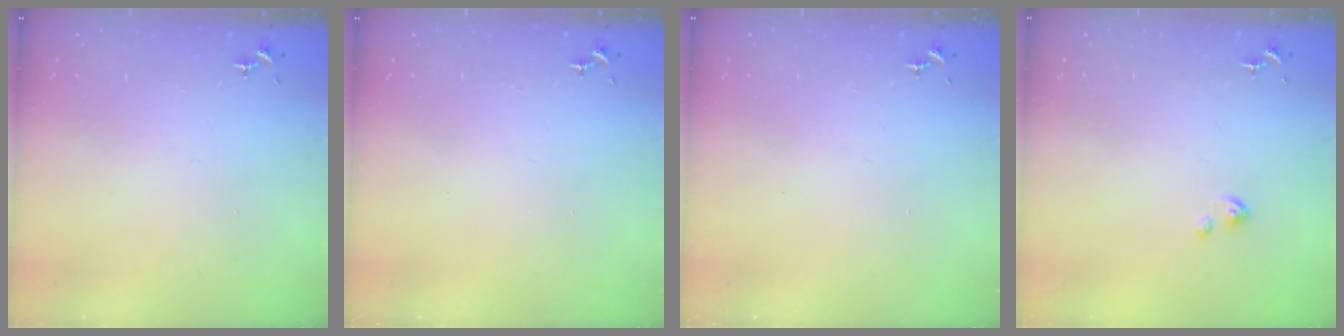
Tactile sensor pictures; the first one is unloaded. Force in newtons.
{"total": 0.0}
{"total": 0.0}
{"total": 4.1, "press": 4.1, "slide": 0.2}